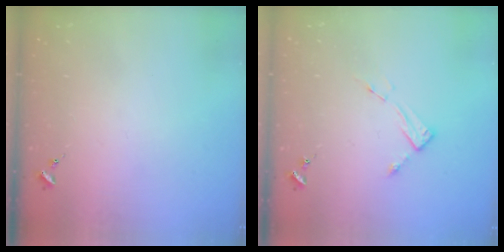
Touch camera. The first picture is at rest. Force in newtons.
{"total": 4.4, "press": 4.4, "slide": 0.2}